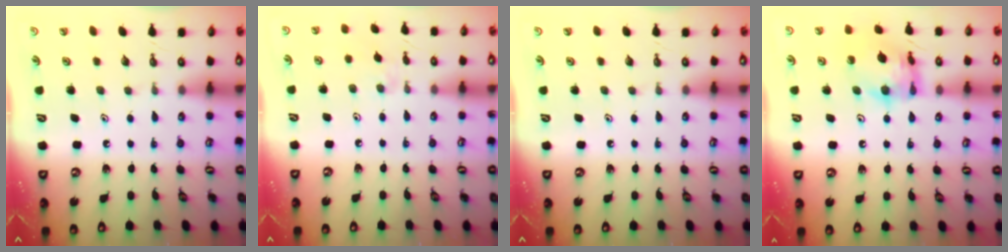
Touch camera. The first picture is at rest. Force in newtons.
{"total": 2.0, "press": 1.9, "slide": 0.5}
{"total": 0.0}
{"total": 11.7, "press": 11.7, "slide": 1.1}